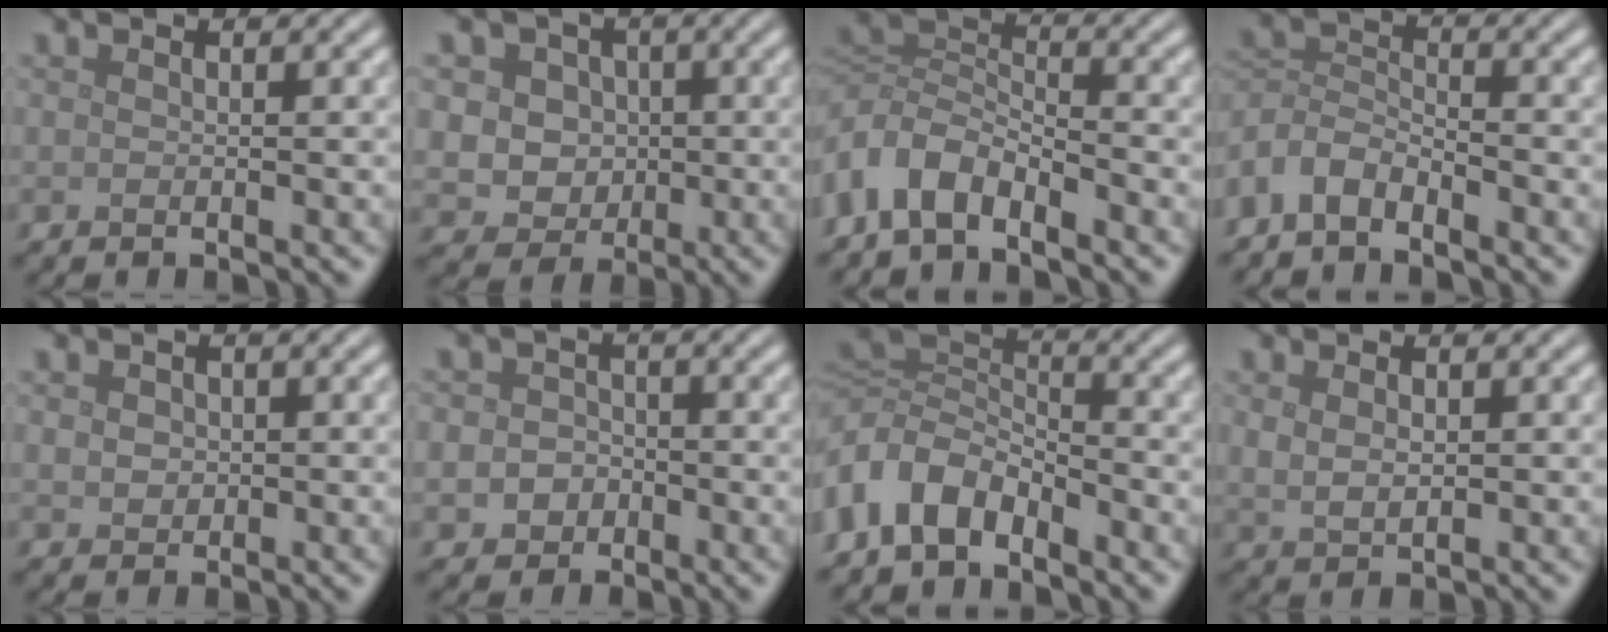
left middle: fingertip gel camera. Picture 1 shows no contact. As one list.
[{"total": 5.7, "force": [1.0, 5.1, 2.4], "torque": [-0.035, 0.017, 0.008]}, {"total": 5.4, "force": [-2.9, 3.2, 3.3], "torque": [-0.068, 0.001, -0.072]}, {"total": 3.7, "force": [-2.9, 1.6, 1.7], "torque": [-0.035, 0.003, -0.071]}, {"total": 1.4, "force": [0.3, 1.2, 0.6], "torque": [-0.009, -0.003, 0.007]}, {"total": 3.0, "force": [-0.8, 2.7, 1.0], "torque": [0.007, 0.002, -0.024]}, {"total": 6.7, "force": [-3.3, 4.2, 3.9], "torque": [-0.082, 0.004, -0.079]}, {"total": 1.9, "force": [0.6, 1.2, 1.4], "torque": [-0.035, -0.005, 0.015]}]